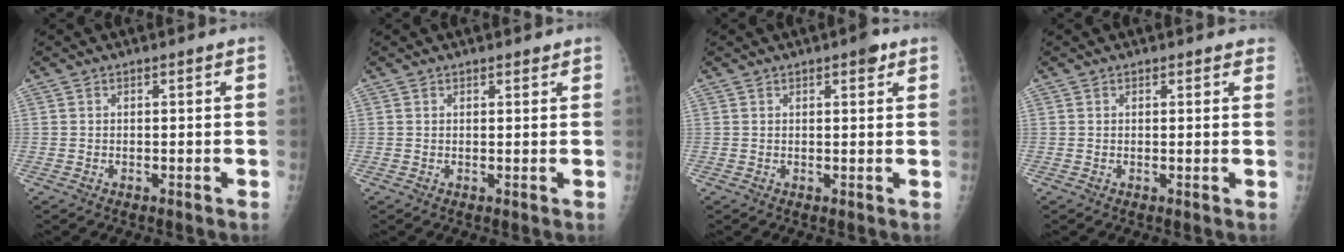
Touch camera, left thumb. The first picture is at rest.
{"total": 1.2, "force": [1.0, 0.6, 0.4], "torque": [0.001, -0.005, 0.011]}
{"total": 2.6, "force": [1.6, 1.0, 1.8], "torque": [-0.016, -0.004, 0.017]}
{"total": 2.2, "force": [1.9, 1.0, 0.3], "torque": [0.019, -0.005, 0.010]}